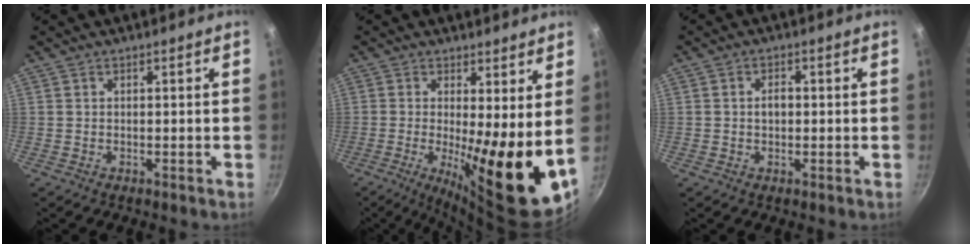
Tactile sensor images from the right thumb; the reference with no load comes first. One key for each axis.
{"total": 14.5, "fx": -0.4, "fy": 3.1, "fz": 14.2, "tx": -0.198, "ty": -0.020, "tz": -0.005}
{"total": 2.4, "fx": 0.0, "fy": 1.7, "fz": 1.8, "tx": -0.019, "ty": 0.007, "tz": -0.002}